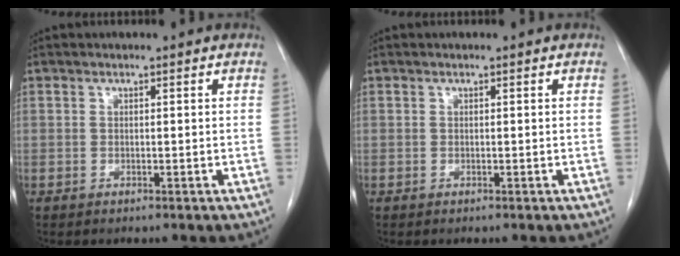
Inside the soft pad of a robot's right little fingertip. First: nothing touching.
{"total": 0.0}